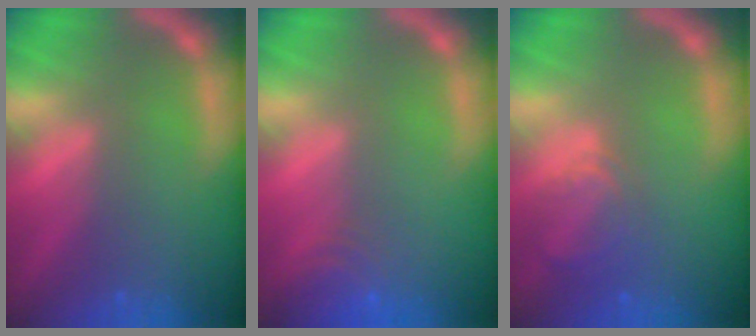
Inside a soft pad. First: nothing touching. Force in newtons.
{"total": 4.0}
{"total": 3.4}